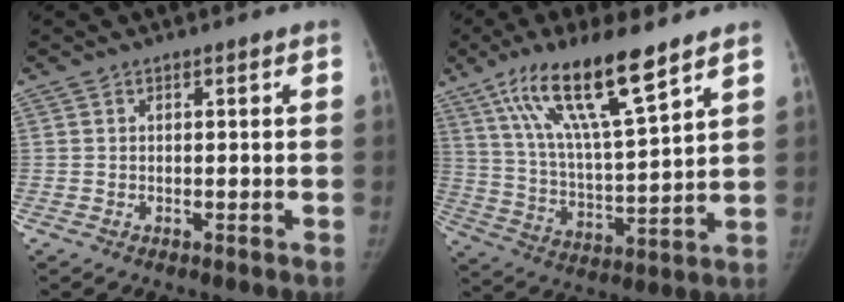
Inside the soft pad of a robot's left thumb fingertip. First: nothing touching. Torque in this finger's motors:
{"motor_torque": [1.58, 1.56, 1.27, -1.50, 0.58]}